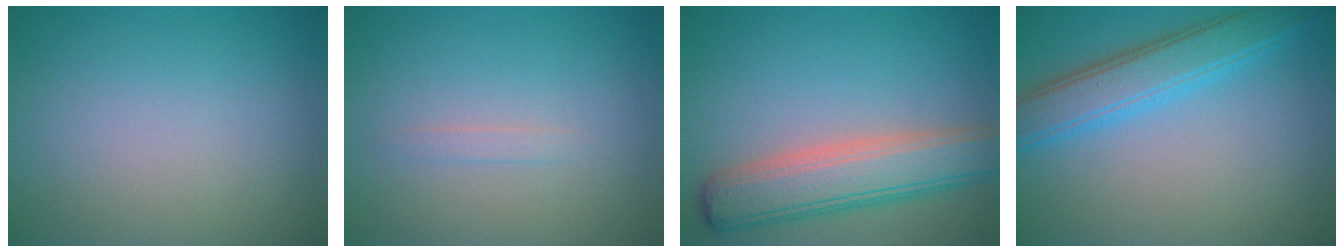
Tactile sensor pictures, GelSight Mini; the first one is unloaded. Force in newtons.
{"total": 0.7, "press": 0.7, "slide": 0.0}
{"total": 6.5, "press": 6.5, "slide": 0.5}
{"total": 4.6, "press": 4.6, "slide": 0.2}